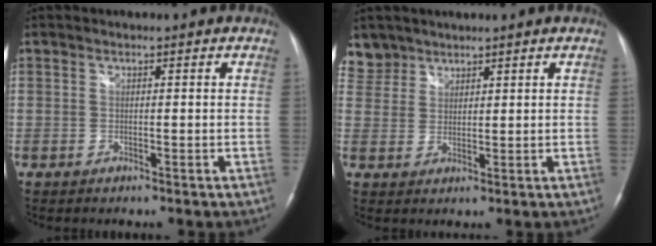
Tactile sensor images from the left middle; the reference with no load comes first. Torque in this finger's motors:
{"motor_torque": [0.40, -0.40, 0.06, 0.01]}